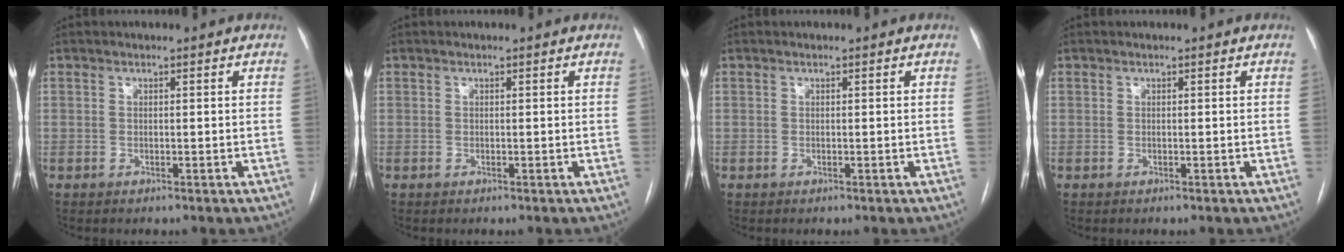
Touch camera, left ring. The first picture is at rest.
{"total": 0.0}
{"total": 0.0}
{"total": 0.0}